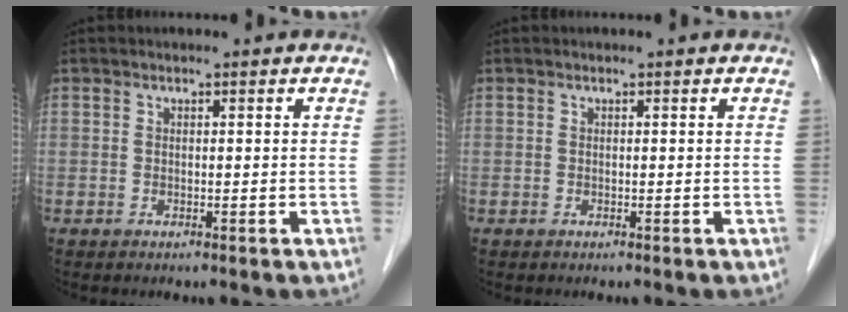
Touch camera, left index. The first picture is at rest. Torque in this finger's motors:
{"motor_torque": [0.03, 0.02, 0.00, 0.00]}